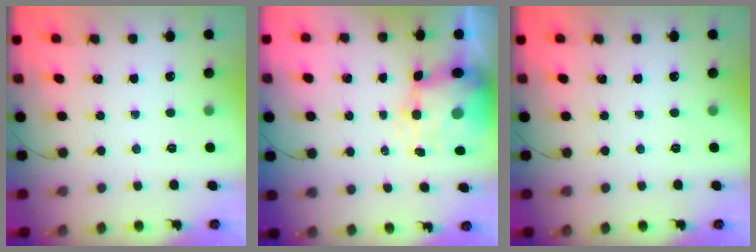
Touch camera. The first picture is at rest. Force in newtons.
{"total": 8.1, "press": 7.9, "slide": 1.9}
{"total": 0.0}